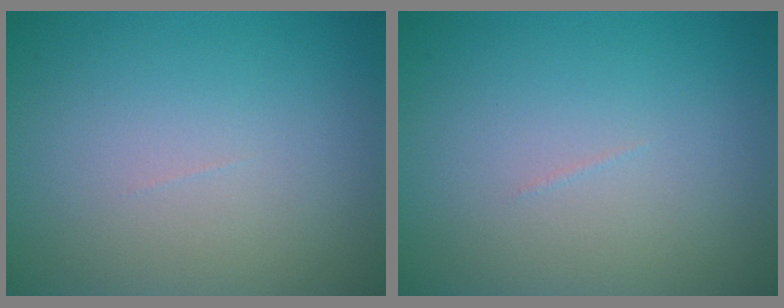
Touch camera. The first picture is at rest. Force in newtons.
{"total": 0.0}